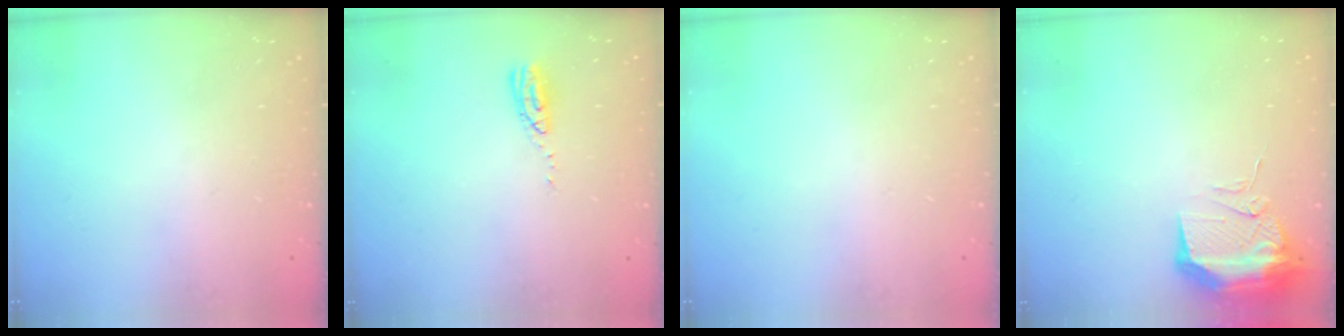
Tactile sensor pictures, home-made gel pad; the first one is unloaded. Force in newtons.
{"total": 6.5, "press": 6.5, "slide": 0.5}
{"total": 0.0}
{"total": 11.4, "press": 11.2, "slide": 1.9}